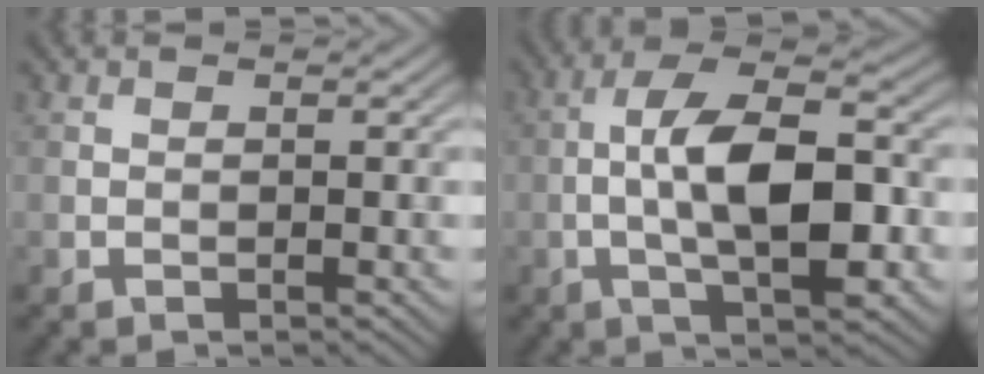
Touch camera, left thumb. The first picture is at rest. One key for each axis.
{"total": 11.4, "fx": -1.4, "fy": 4.4, "fz": 10.4, "tx": -0.179, "ty": 0.010, "tz": -0.027}